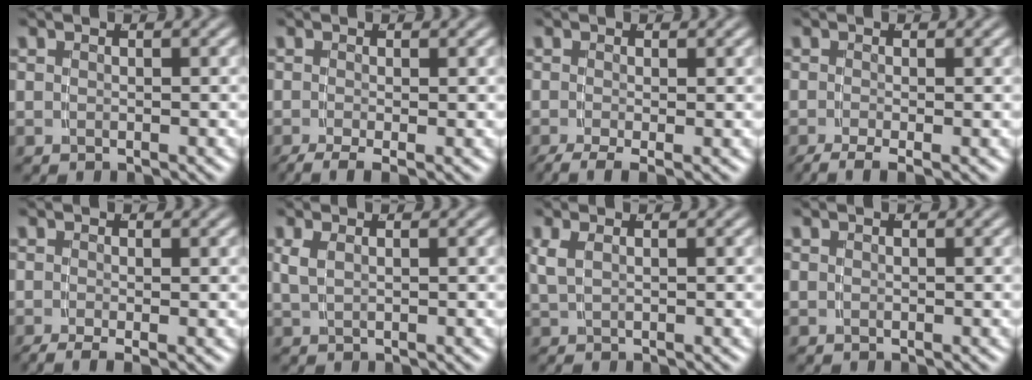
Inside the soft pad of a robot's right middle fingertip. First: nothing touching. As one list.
[{"total": 3.2, "force": [-2.4, 0.8, 1.9], "torque": [-0.033, -0.017, -0.030]}, {"total": 3.6, "force": [-2.7, 0.9, 2.2], "torque": [-0.038, -0.020, -0.033]}, {"total": 3.1, "force": [-2.4, 0.8, 1.8], "torque": [-0.033, -0.016, -0.031]}, {"total": 2.3, "force": [-1.8, 0.3, 1.5], "torque": [-0.024, -0.013, -0.023]}, {"total": 1.4, "force": [0.6, 0.4, 1.1], "torque": [-0.023, 0.002, 0.017]}, {"total": 1.5, "force": [0.5, 0.5, 1.3], "torque": [-0.029, 0.003, 0.015]}, {"total": 0.0}]